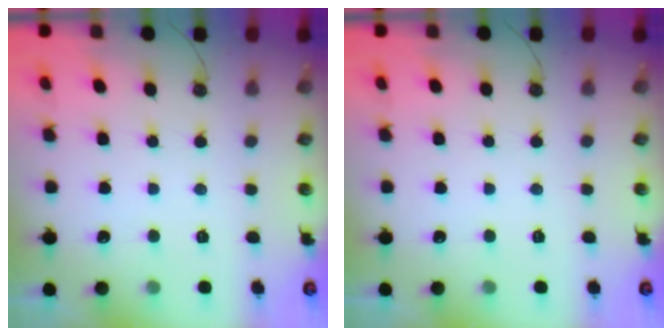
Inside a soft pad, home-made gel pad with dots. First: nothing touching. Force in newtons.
{"total": 0.5, "press": 0.5, "slide": 0.2}